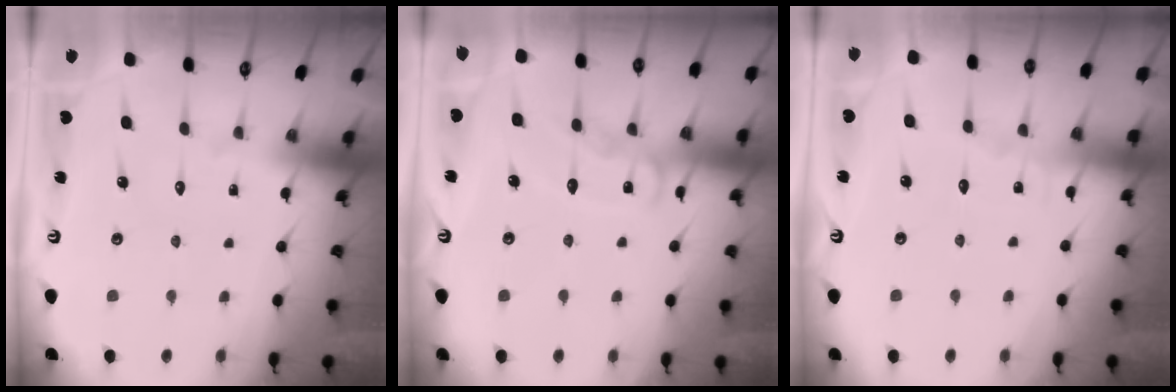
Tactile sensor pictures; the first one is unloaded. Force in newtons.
{"total": 9.4, "press": 9.4, "slide": 0.8}
{"total": 4.3, "press": 4.3, "slide": 0.4}